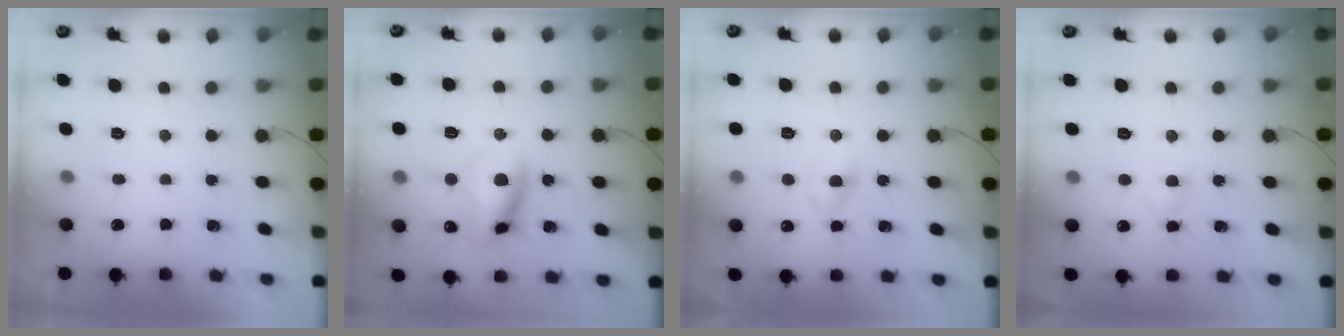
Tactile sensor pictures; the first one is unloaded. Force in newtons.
{"total": 10.0, "press": 9.9, "slide": 1.5}
{"total": 3.0, "press": 2.8, "slide": 1.2}
{"total": 2.4, "press": 2.3, "slide": 0.9}